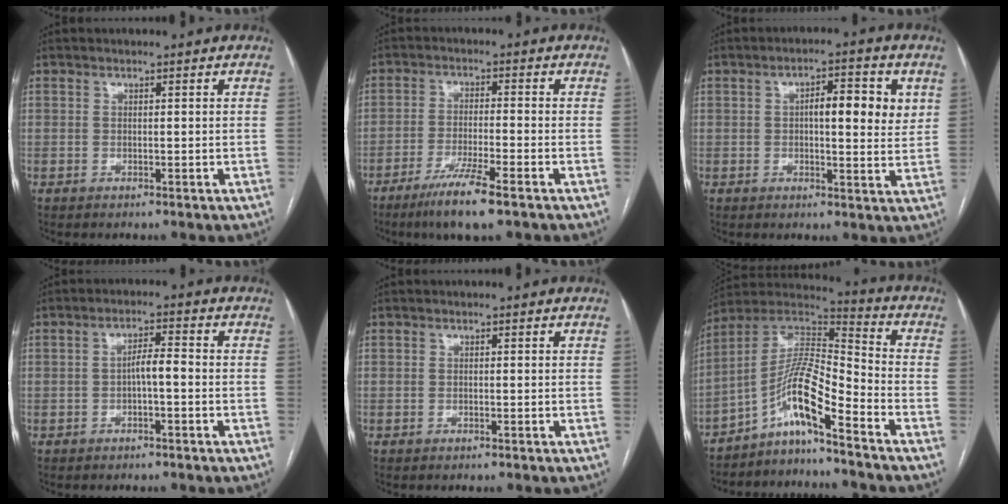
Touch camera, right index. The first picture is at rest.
{"total": 8.0, "force": [-5.2, 0.1, 6.0], "torque": [-0.114, -0.020, -0.092]}
{"total": 7.9, "force": [2.0, 2.3, 7.3], "torque": [-0.102, 0.010, 0.025]}
{"total": 3.2, "force": [-0.8, 0.6, 3.0], "torque": [-0.050, 0.010, -0.012]}
{"total": 0.0}
{"total": 10.9, "force": [-6.7, 0.9, 8.6], "torque": [-0.168, 0.025, -0.126]}